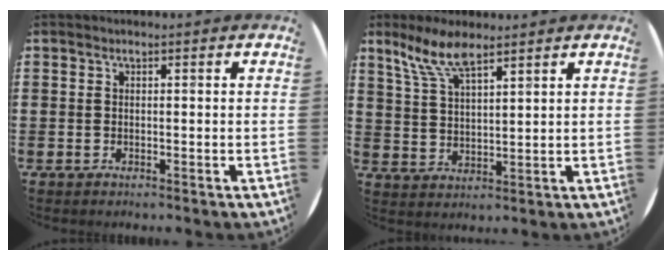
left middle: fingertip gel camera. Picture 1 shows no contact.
{"total": 6.8, "force": [5.1, 1.8, 4.1], "torque": [-0.093, -0.007, 0.092]}